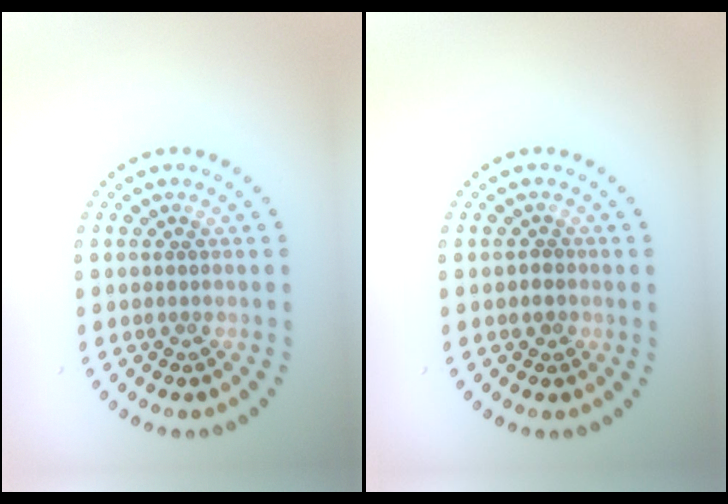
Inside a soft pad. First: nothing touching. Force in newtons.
{"total": 0.9, "press": 0.7, "slide": 0.5}